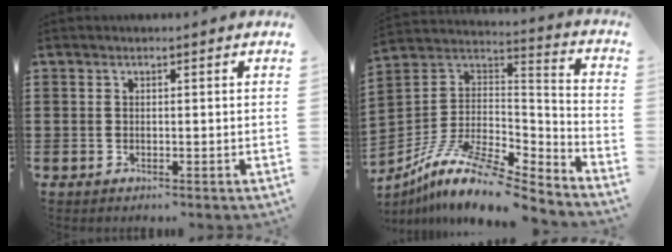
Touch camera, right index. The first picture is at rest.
{"total": 11.9, "force": [-8.8, 3.2, 7.3], "torque": [-0.151, 0.010, -0.172]}